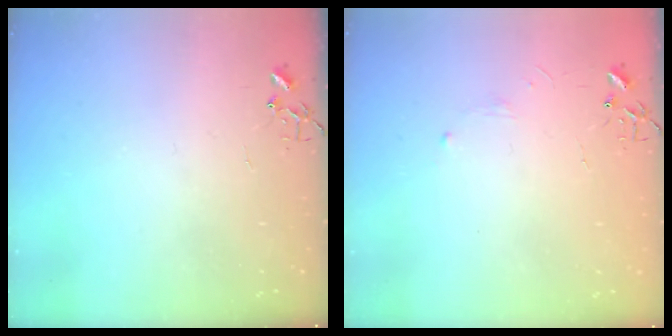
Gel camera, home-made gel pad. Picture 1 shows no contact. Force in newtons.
{"total": 2.8, "press": 2.8, "slide": 0.5}